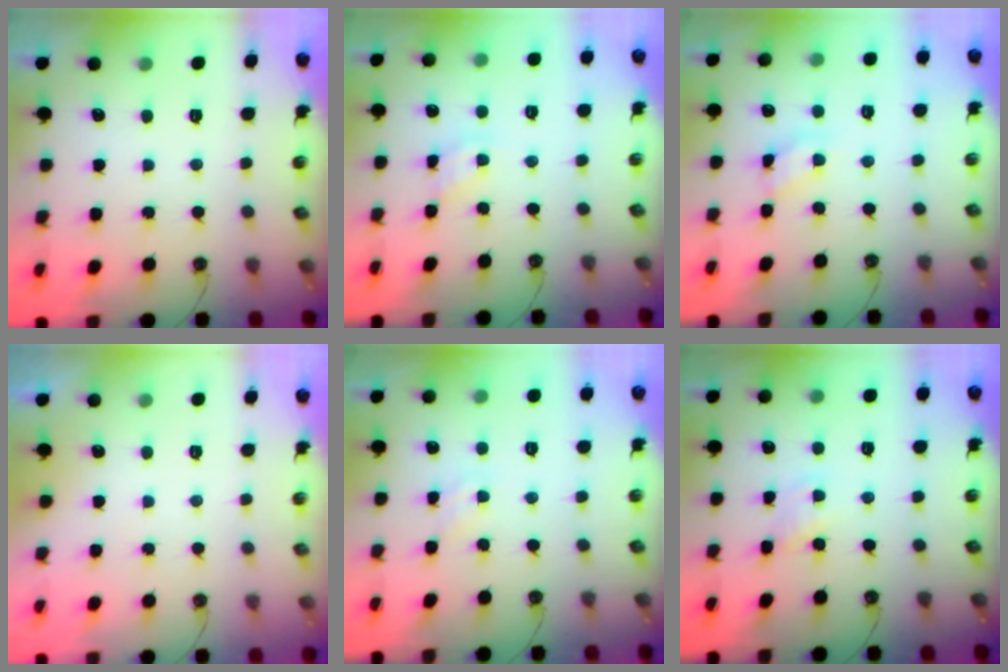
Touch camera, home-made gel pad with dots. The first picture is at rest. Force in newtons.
{"total": 3.7, "press": 3.7, "slide": 0.3}
{"total": 5.2, "press": 5.2, "slide": 0.3}
{"total": 0.0}
{"total": 0.9, "press": 0.9, "slide": 0.2}
{"total": 2.7, "press": 2.7, "slide": 0.4}